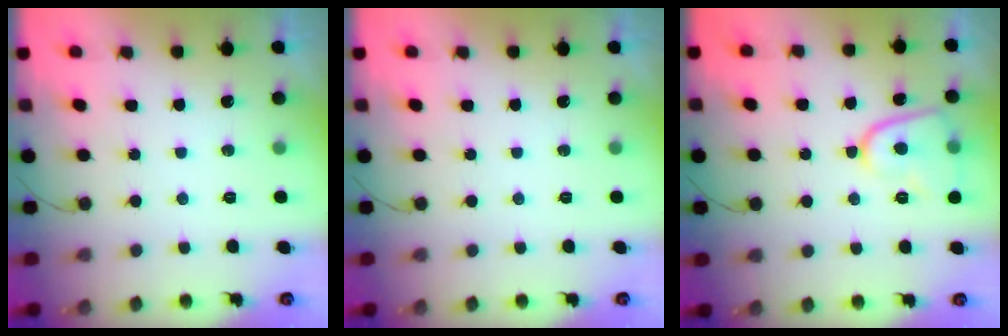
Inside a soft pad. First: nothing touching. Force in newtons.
{"total": 0.0}
{"total": 10.1, "press": 10.1, "slide": 1.3}